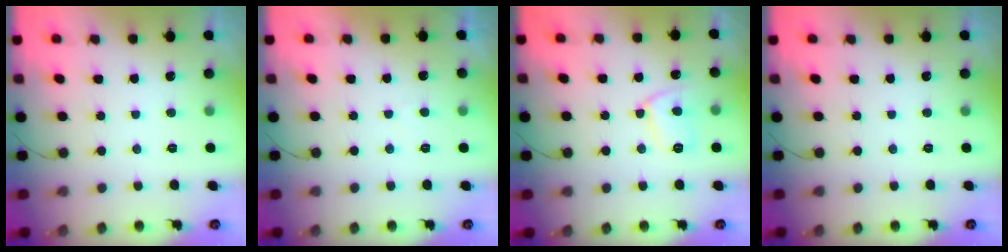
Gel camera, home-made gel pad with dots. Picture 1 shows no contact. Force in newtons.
{"total": 1.3, "press": 1.2, "slide": 0.5}
{"total": 8.5, "press": 8.4, "slide": 0.7}
{"total": 0.0}